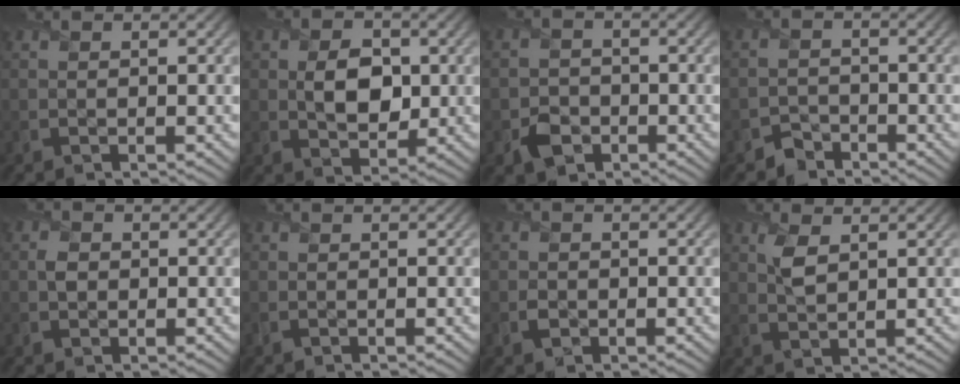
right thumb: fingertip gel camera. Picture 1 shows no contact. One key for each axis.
{"total": 5.5, "fx": 0.4, "fy": 3.9, "fz": 3.8, "tx": -0.069, "ty": -0.007, "tz": 0.004}
{"total": 3.2, "fx": -1.7, "fy": 2.7, "fz": 0.7, "tx": -0.011, "ty": -0.004, "tz": -0.037}
{"total": 2.2, "fx": -1.9, "fy": 1.1, "fz": -0.2, "tx": 0.013, "ty": 0.008, "tz": -0.042}
{"total": 1.2, "fx": 0.2, "fy": 1.2, "fz": 0.2, "tx": -0.005, "ty": 0.000, "tz": -0.003}
{"total": 0.0}
{"total": 1.0, "fx": -0.3, "fy": 1.0, "fz": 0.0, "tx": 0.004, "ty": -0.002, "tz": -0.009}
{"total": 2.6, "fx": 1.3, "fy": 1.2, "fz": 2.0, "tx": -0.050, "ty": -0.001, "tz": 0.028}